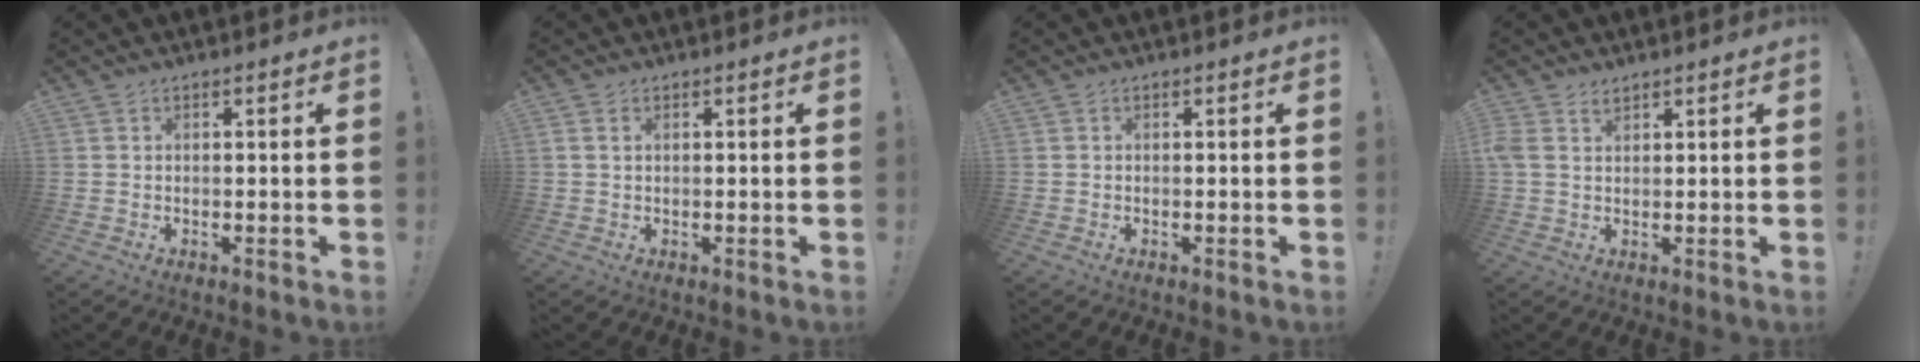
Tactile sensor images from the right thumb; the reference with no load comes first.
{"total": 1.3, "force": [0.6, 0.7, 0.9], "torque": [-0.024, 0.004, 0.011]}
{"total": 0.0}
{"total": 3.0, "force": [2.0, 1.7, 1.5], "torque": [-0.029, -0.005, 0.038]}